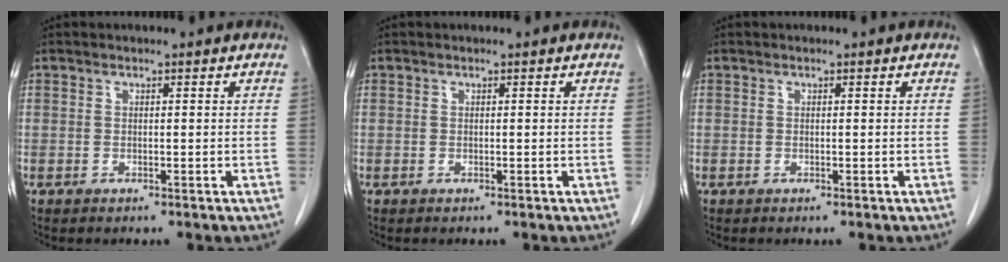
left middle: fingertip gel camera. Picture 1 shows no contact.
{"total": 0.0}
{"total": 0.0}